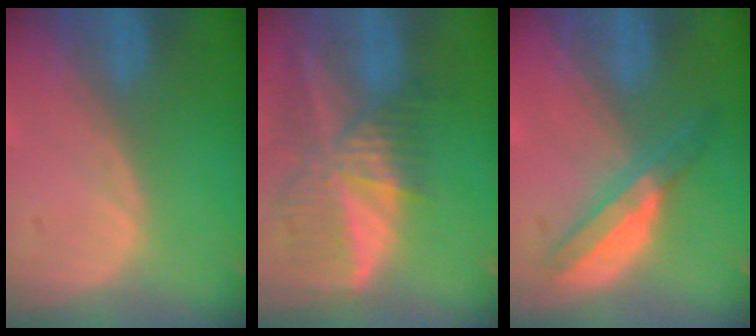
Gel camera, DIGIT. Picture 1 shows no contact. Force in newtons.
{"total": 9.2, "press": 7.9, "slide": 4.7}
{"total": 5.2, "press": 5.0, "slide": 1.5}